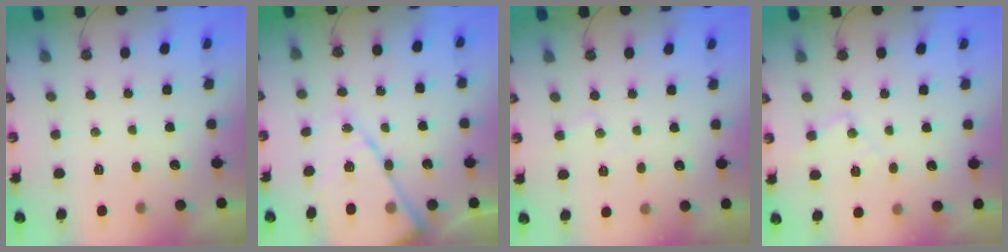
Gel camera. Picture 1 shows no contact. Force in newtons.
{"total": 15.3, "press": 15.2, "slide": 1.6}
{"total": 4.4, "press": 4.3, "slide": 0.6}
{"total": 7.2, "press": 7.2, "slide": 0.5}